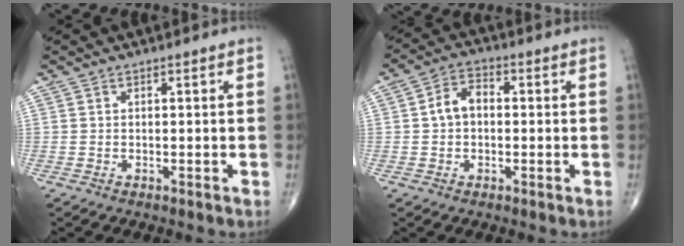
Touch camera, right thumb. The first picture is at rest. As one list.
[{"total": 5.6, "force": [0.1, 4.0, 3.9], "torque": [-0.063, 0.022, -0.007]}]